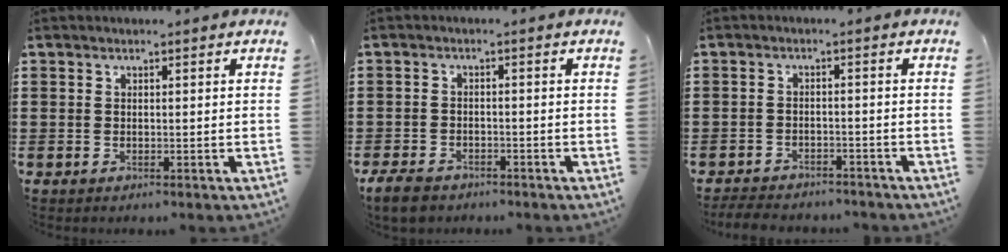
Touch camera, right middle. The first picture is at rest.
{"total": 3.3, "force": [-2.8, 1.2, 1.3], "torque": [-0.039, 0.002, -0.061]}
{"total": 3.3, "force": [-3.2, 0.6, 0.3], "torque": [-0.007, 0.002, -0.068]}